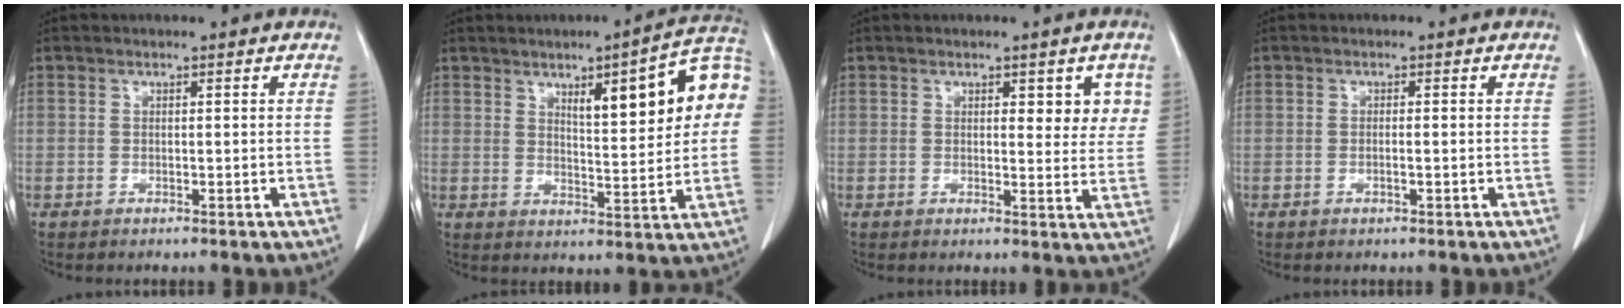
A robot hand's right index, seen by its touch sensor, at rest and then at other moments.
{"total": 13.7, "force": [3.9, 2.6, 12.9], "torque": [-0.169, 0.024, 0.053]}
{"total": 5.1, "force": [2.1, 2.1, 4.1], "torque": [-0.039, -0.002, 0.023]}
{"total": 0.9, "force": [-0.2, 0.1, 0.8], "torque": [-0.018, -0.001, -0.003]}